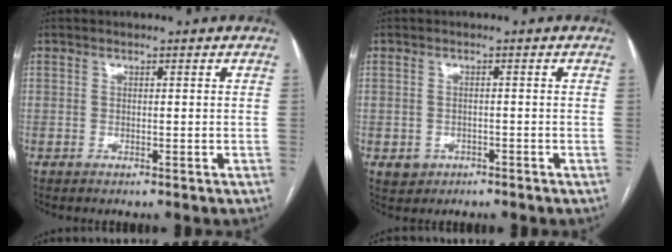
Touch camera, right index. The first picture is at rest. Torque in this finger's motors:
{"motor_torque": [0.10, 0.02, 0.00, -0.01]}